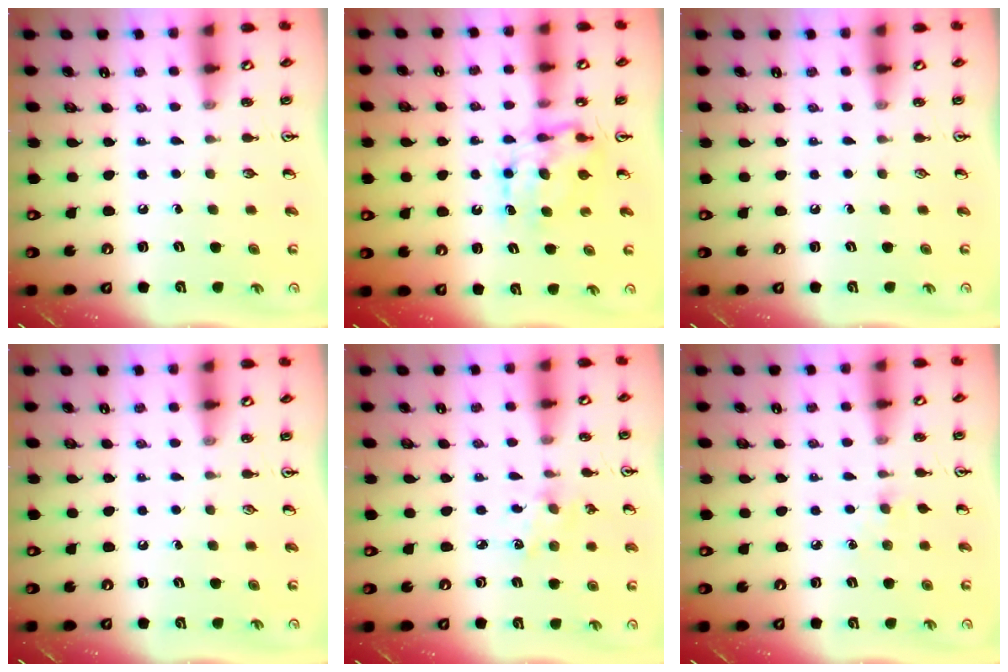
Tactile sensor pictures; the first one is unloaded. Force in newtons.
{"total": 6.8, "press": 6.8, "slide": 0.3}
{"total": 0.0}
{"total": 0.0}
{"total": 1.8, "press": 1.7, "slide": 0.3}
{"total": 4.2, "press": 4.1, "slide": 0.6}